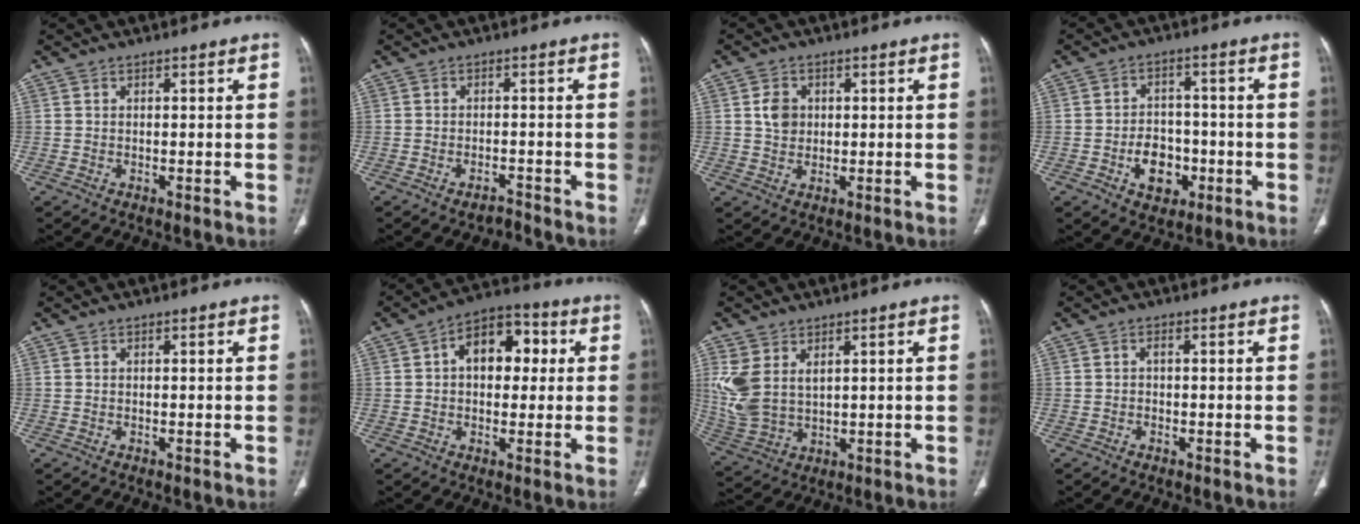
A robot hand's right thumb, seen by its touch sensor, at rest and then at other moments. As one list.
[{"total": 1.7, "force": [-1.6, 0.4, 0.4], "torque": [-0.007, 0.007, -0.027]}, {"total": 4.1, "force": [0.8, 3.3, 2.3], "torque": [-0.027, -0.003, 0.015]}, {"total": 9.0, "force": [-3.2, 6.7, 5.0], "torque": [-0.035, 0.024, -0.046]}, {"total": 0.0}, {"total": 11.5, "force": [2.2, 7.4, 8.4], "torque": [-0.089, 0.025, 0.025]}, {"total": 10.0, "force": [3.3, 6.5, 6.8], "torque": [-0.155, -0.011, 0.084]}, {"total": 0.8, "force": [-0.2, 0.5, 0.5], "torque": [-0.006, 0.003, -0.005]}]